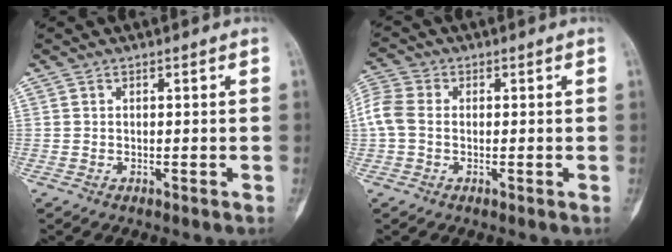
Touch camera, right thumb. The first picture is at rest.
{"total": 6.3, "force": [-0.2, 4.6, 4.2], "torque": [-0.109, 0.017, -0.011]}